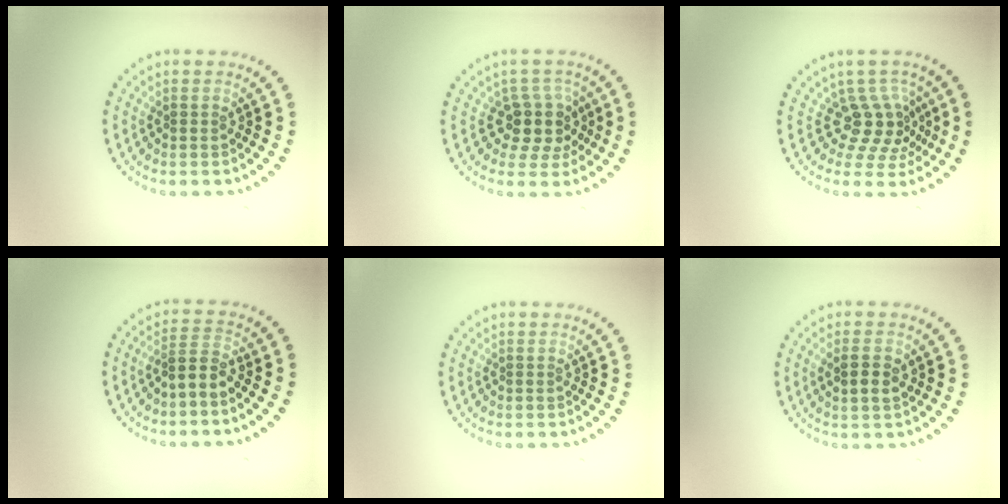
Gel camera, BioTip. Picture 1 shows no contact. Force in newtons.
{"total": 3.6, "press": 2.9, "slide": 2.1}
{"total": 3.7, "press": 2.6, "slide": 2.6}
{"total": 1.9, "press": 1.5, "slide": 1.3}
{"total": 0.0}
{"total": 2.3, "press": 2.2, "slide": 0.4}